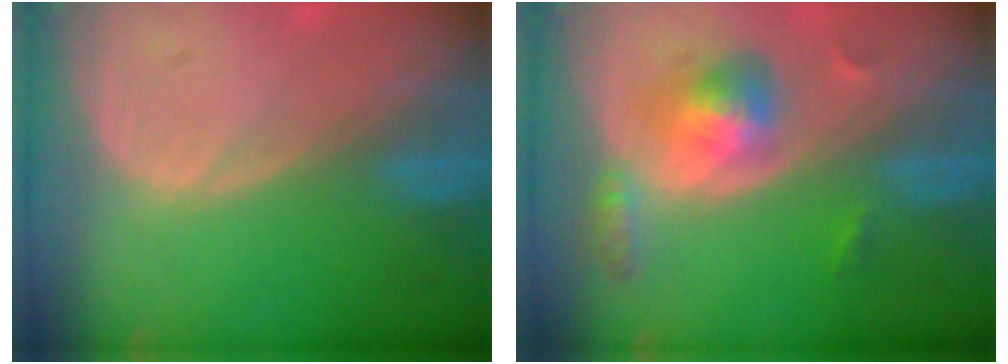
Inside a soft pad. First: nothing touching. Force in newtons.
{"total": 5.2, "press": 5.2, "slide": 0.4}